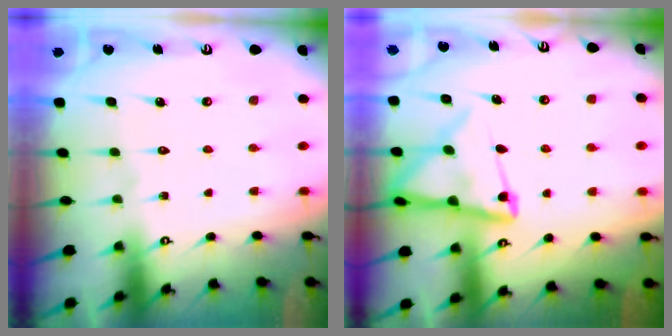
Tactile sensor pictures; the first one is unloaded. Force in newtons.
{"total": 11.1, "press": 11.1, "slide": 1.0}